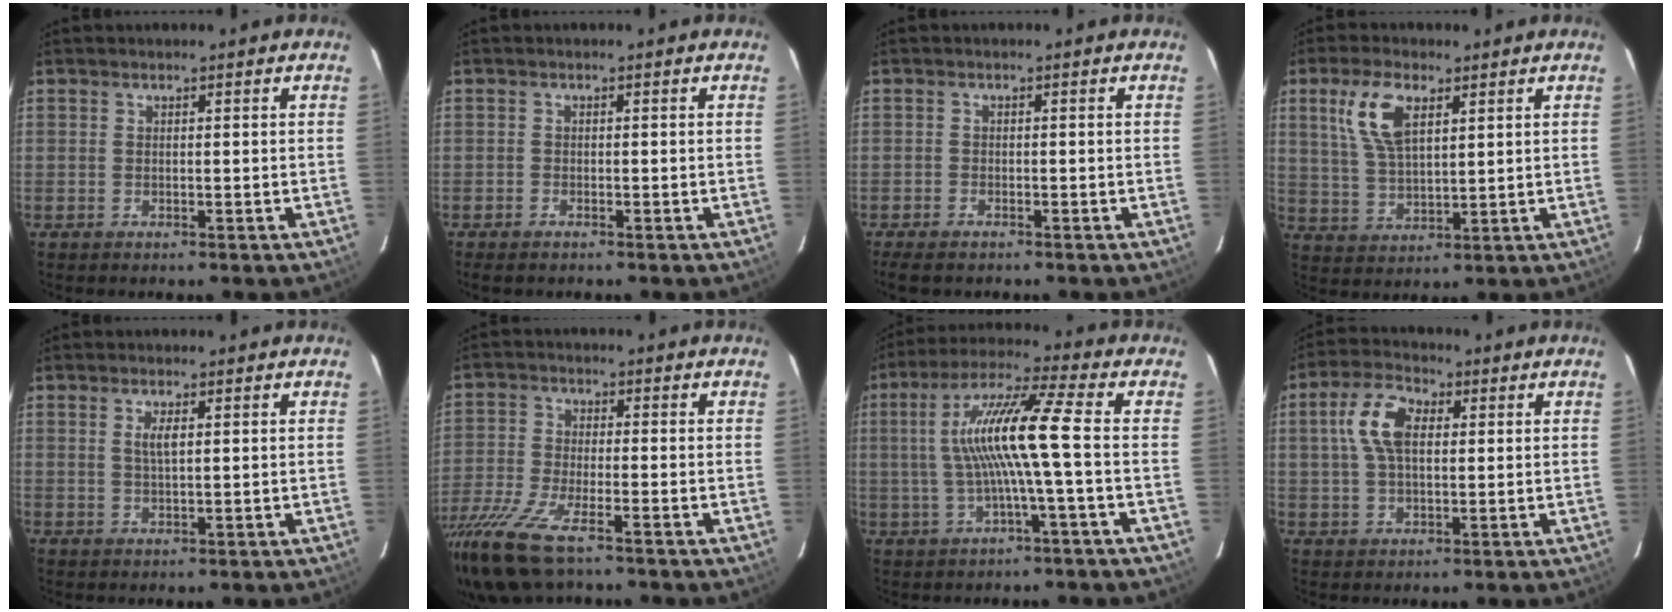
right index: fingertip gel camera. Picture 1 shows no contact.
{"total": 1.5, "force": [-1.3, 0.5, 0.6], "torque": [-0.018, -0.003, -0.026]}
{"total": 4.0, "force": [-3.2, 1.4, 1.9], "torque": [-0.053, -0.013, -0.059]}
{"total": 9.4, "force": [4.2, 4.3, 7.3], "torque": [-0.148, 0.014, 0.089]}
{"total": 2.5, "force": [0.6, 0.7, 2.3], "torque": [-0.044, 0.001, 0.011]}
{"total": 14.1, "force": [-10.1, 3.6, 9.2], "torque": [-0.214, -0.047, -0.199]}
{"total": 11.9, "force": [-0.5, -0.6, 11.9], "torque": [-0.226, 0.013, -0.005]}
{"total": 8.7, "force": [2.0, 4.9, 7.0], "torque": [-0.139, 0.023, 0.037]}